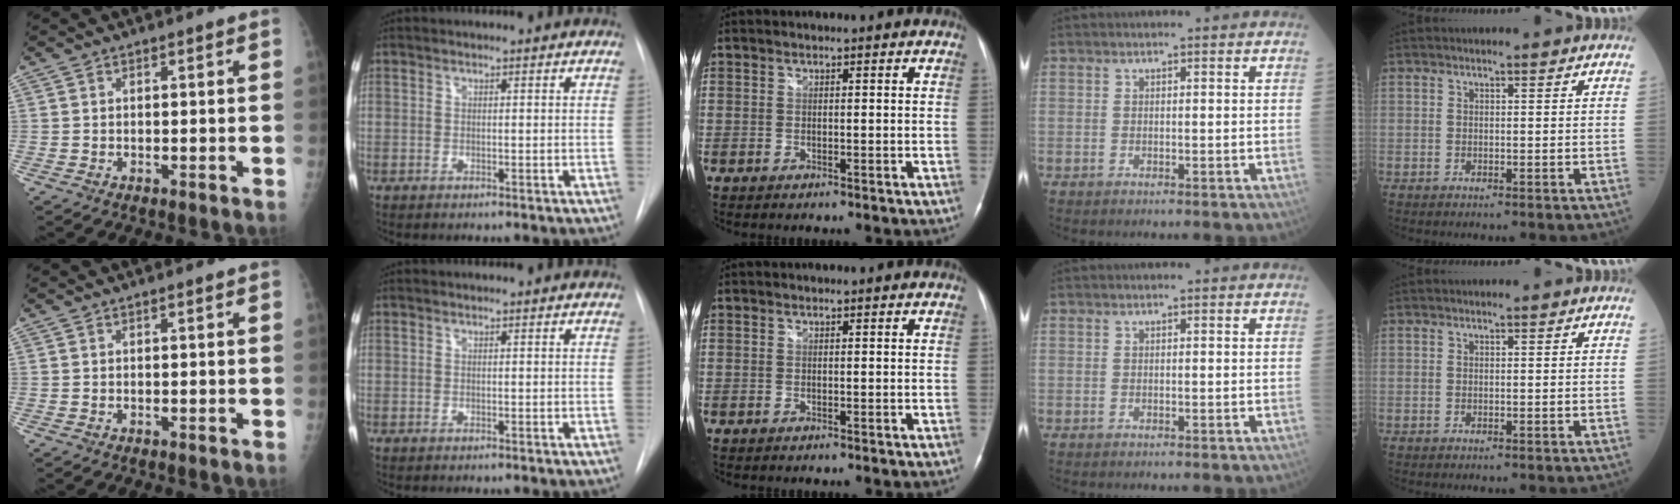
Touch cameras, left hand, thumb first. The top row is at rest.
{}